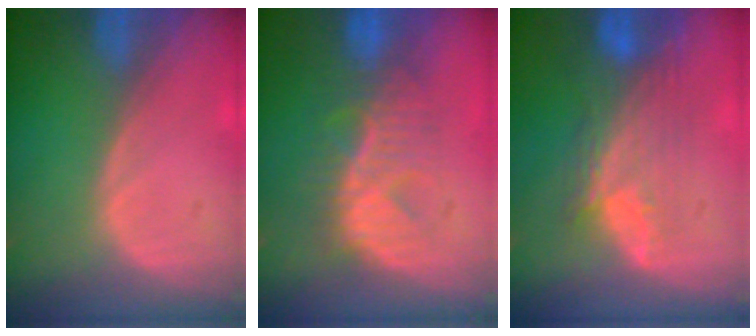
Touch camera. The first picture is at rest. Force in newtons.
{"total": 8.0, "press": 7.9, "slide": 1.3}
{"total": 8.3, "press": 7.7, "slide": 3.3}